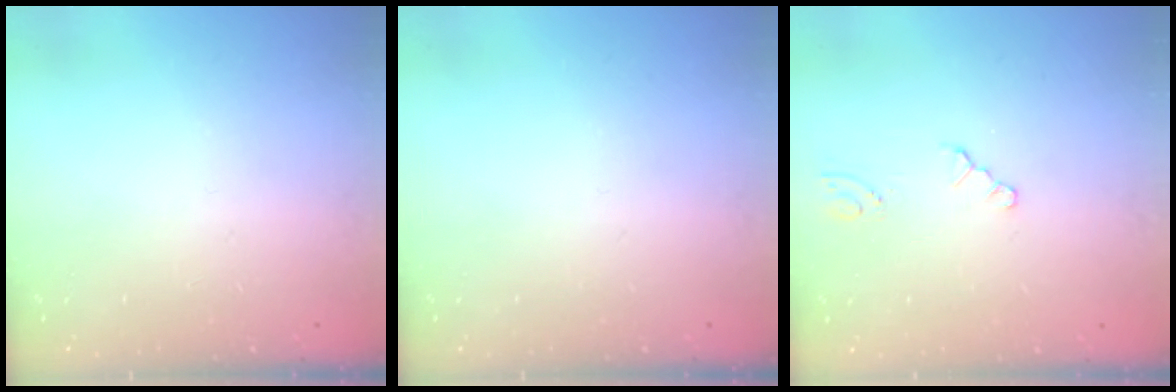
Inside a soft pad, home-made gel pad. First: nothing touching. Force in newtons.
{"total": 0.0}
{"total": 0.0}